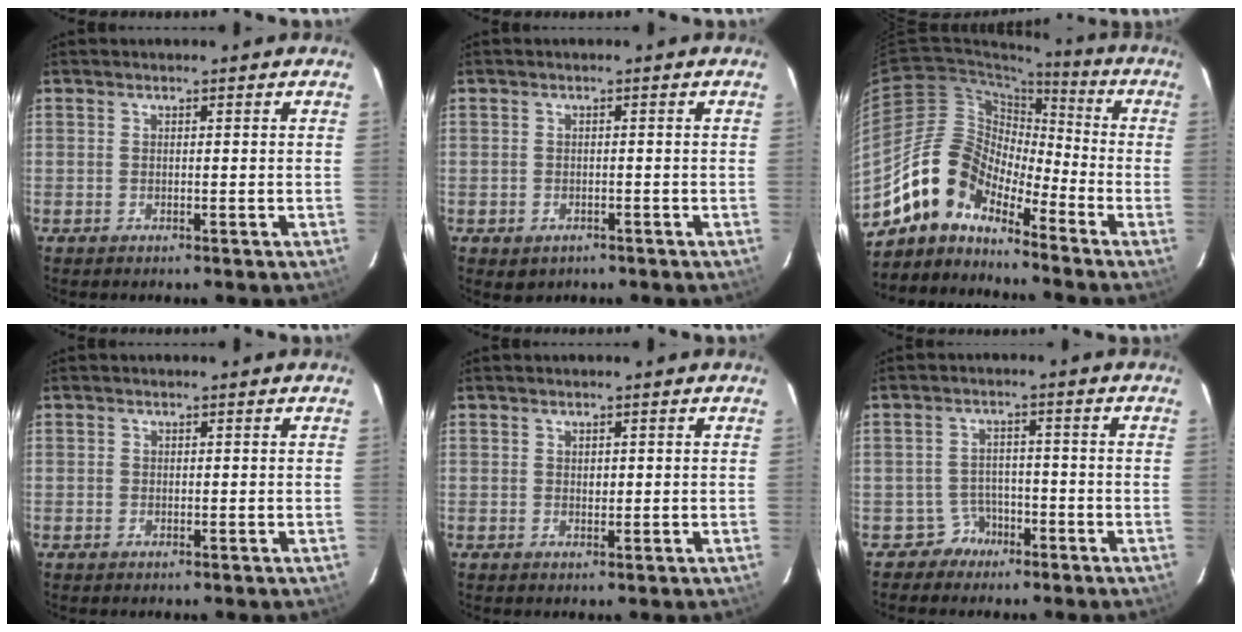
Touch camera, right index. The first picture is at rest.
{"total": 2.7, "force": [-1.2, 2.1, 1.0], "torque": [-0.024, -0.001, -0.009]}
{"total": 11.7, "force": [-9.8, 5.1, 3.9], "torque": [-0.069, 0.029, -0.196]}
{"total": 0.6, "force": [-0.1, 0.6, 0.1], "torque": [0.000, 0.000, -0.002]}
{"total": 1.1, "force": [0.3, 0.8, 0.6], "torque": [-0.006, 0.003, 0.008]}
{"total": 3.9, "force": [-2.7, 2.7, -0.6], "torque": [0.006, 0.018, -0.046]}